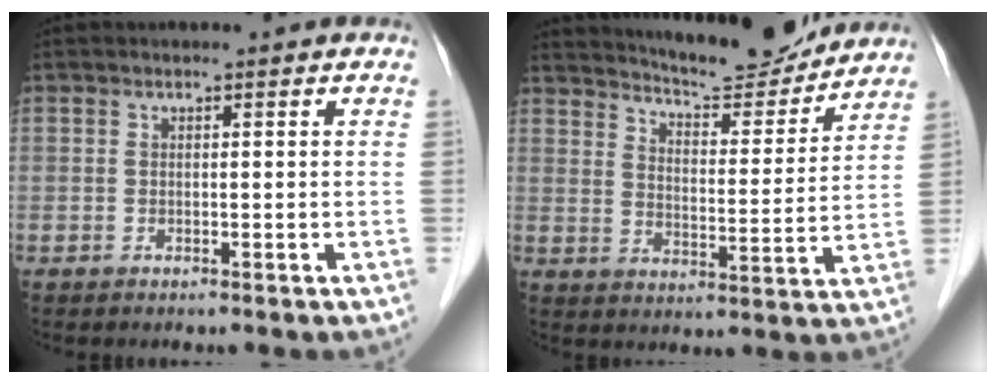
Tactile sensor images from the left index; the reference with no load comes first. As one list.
[{"total": 14.4, "force": [13.6, 1.8, 4.3], "torque": [-0.070, -0.010, 0.195]}]